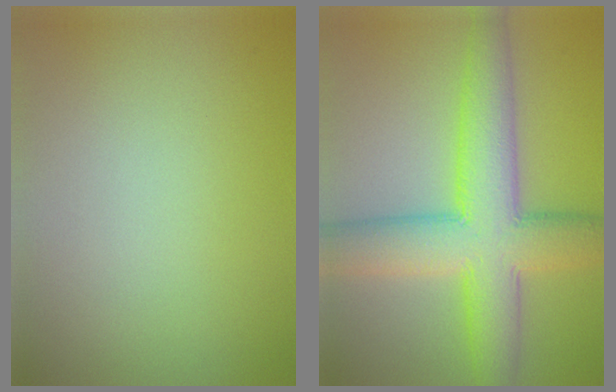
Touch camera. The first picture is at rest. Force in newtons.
{"total": 9.6, "press": 9.5, "slide": 0.2}